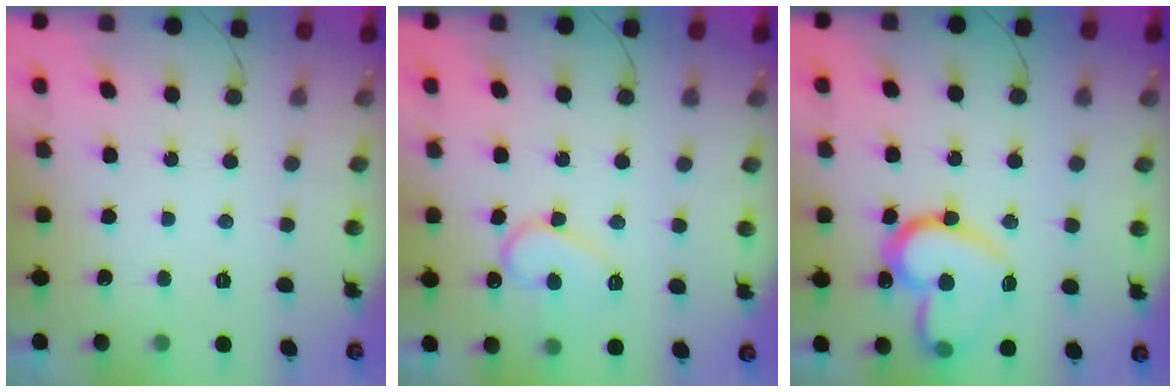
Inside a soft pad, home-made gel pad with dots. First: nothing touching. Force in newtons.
{"total": 11.2, "press": 11.1, "slide": 0.9}
{"total": 18.9, "press": 18.9, "slide": 1.5}